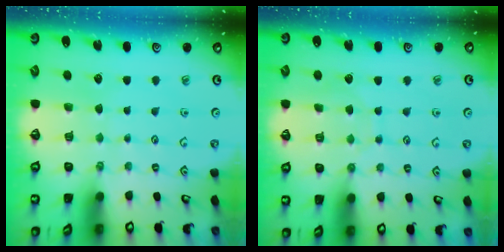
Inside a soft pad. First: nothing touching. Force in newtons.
{"total": 5.4, "press": 5.4, "slide": 0.5}